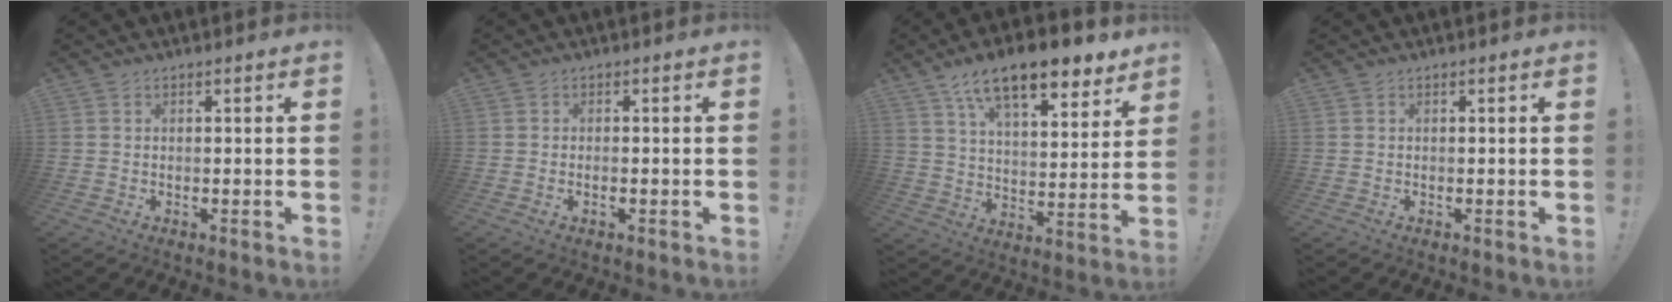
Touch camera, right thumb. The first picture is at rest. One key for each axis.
{"total": 1.1, "fx": -0.6, "fy": 0.3, "fz": 0.9, "tx": -0.015, "ty": 0.001, "tz": -0.012}
{"total": 16.0, "fx": 10.7, "fy": 5.9, "fz": 10.4, "tx": -0.175, "ty": -0.062, "tz": 0.182}
{"total": 0.0}